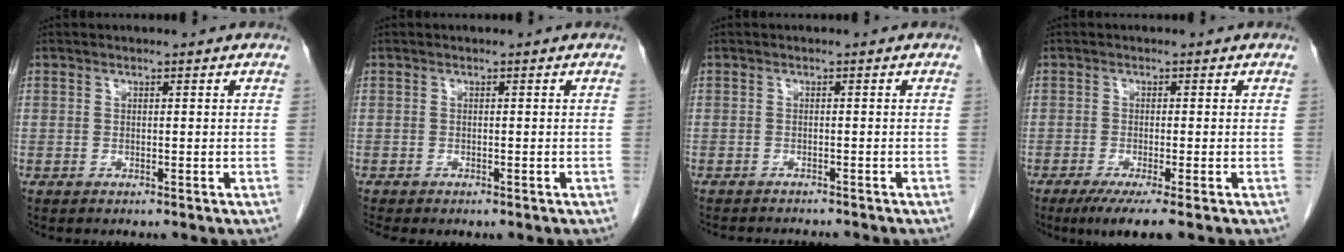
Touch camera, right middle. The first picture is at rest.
{"total": 1.1, "force": [-0.8, 0.4, 0.5], "torque": [-0.005, -0.001, -0.008]}
{"total": 5.7, "force": [-5.3, 0.8, 1.9], "torque": [-0.019, -0.005, -0.069]}
{"total": 4.7, "force": [-3.0, 0.0, 3.7], "torque": [-0.055, -0.014, -0.051]}